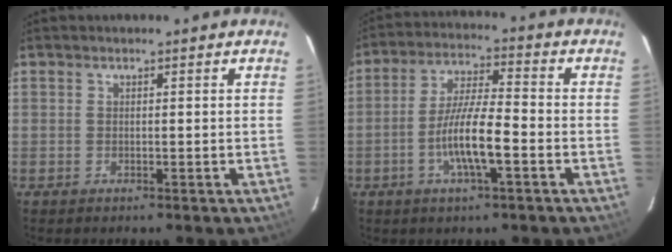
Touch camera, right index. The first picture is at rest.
{"total": 9.6, "force": [-3.6, 1.4, 8.8], "torque": [-0.172, -0.002, -0.067]}